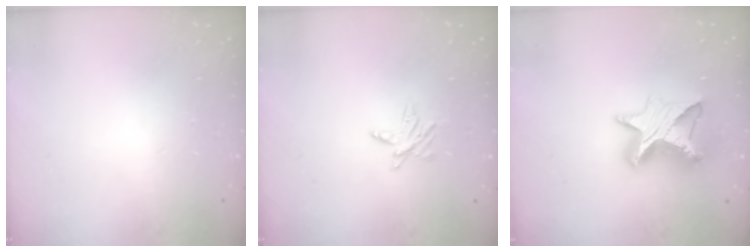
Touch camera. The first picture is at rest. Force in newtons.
{"total": 5.1, "press": 5.1, "slide": 0.5}
{"total": 11.4, "press": 11.3, "slide": 1.0}